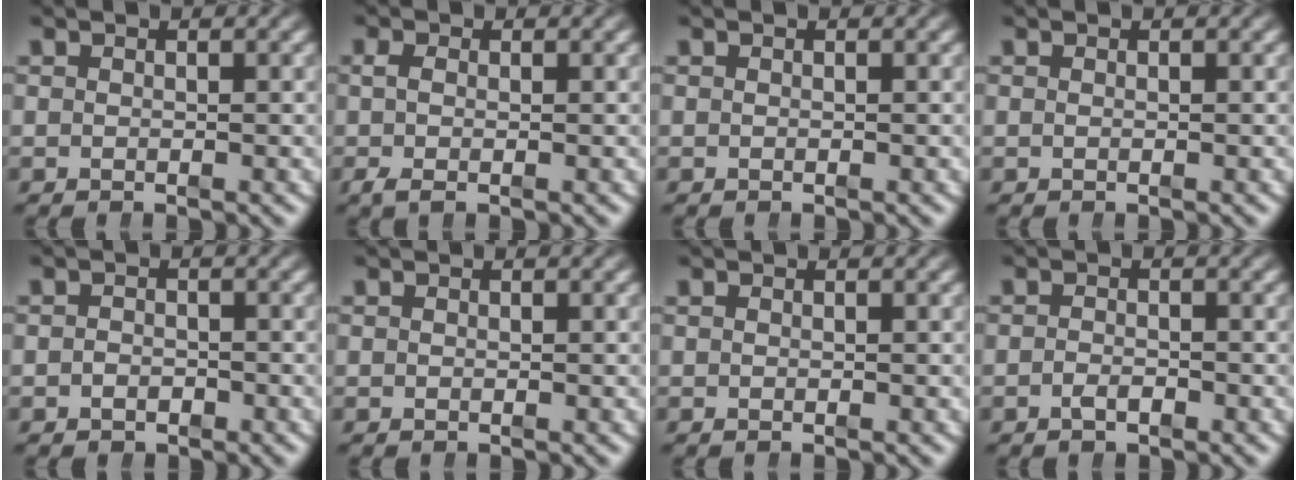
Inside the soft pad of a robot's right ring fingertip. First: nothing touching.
{"total": 1.3, "force": [-0.7, 0.1, 1.2], "torque": [-0.026, -0.011, -0.005]}
{"total": 0.0}
{"total": 0.0}
{"total": 1.1, "force": [-1.0, 0.5, 0.1], "torque": [-0.004, -0.010, -0.013]}
{"total": 0.0}
{"total": 0.0}
{"total": 1.3, "force": [-1.1, 0.3, 0.6], "torque": [-0.009, -0.004, -0.019]}